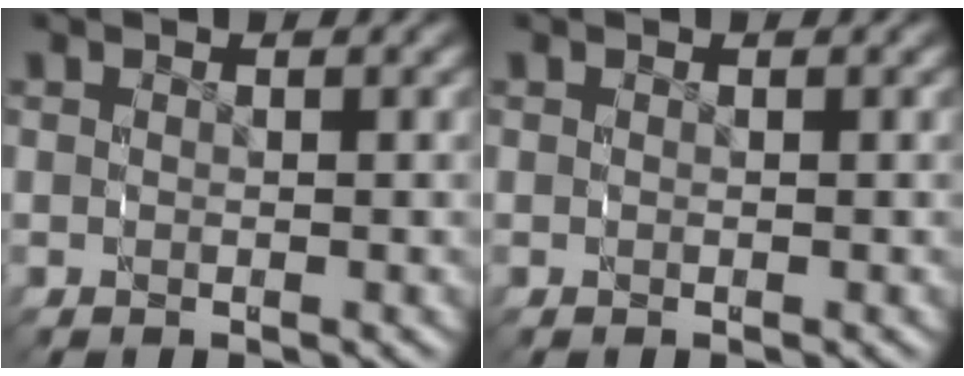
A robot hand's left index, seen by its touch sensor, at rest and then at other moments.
{"total": 0.0}